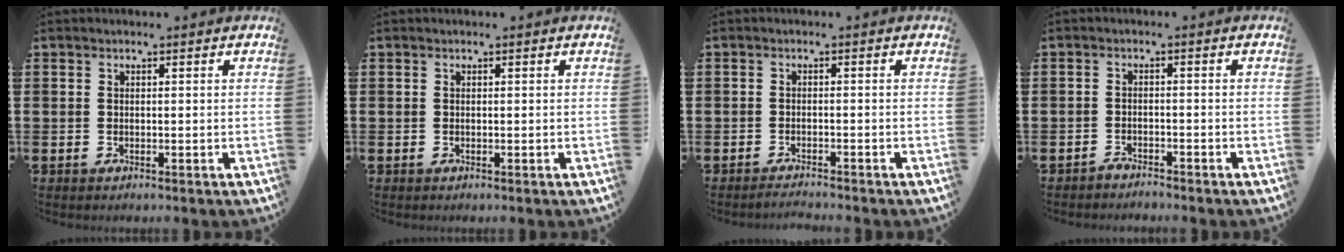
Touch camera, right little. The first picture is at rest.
{"total": 0.0}
{"total": 1.1, "force": [-1.1, -0.2, 0.1], "torque": [-0.003, 0.000, -0.022]}
{"total": 1.7, "force": [-1.6, 0.0, -0.3], "torque": [-0.001, 0.005, -0.035]}